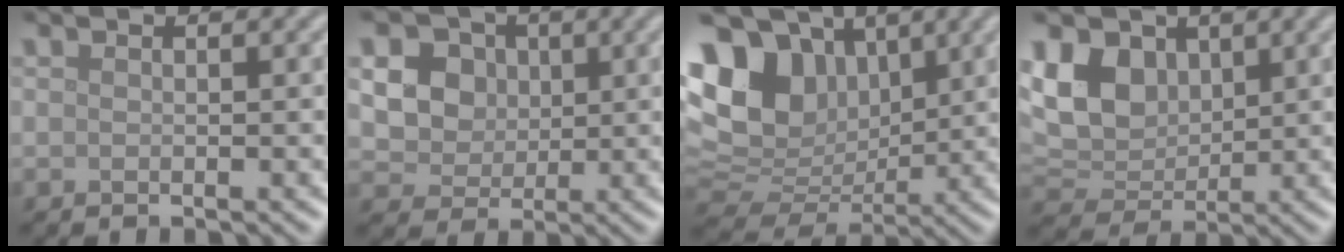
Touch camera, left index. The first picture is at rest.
{"total": 10.3, "force": [3.7, 8.4, 4.6], "torque": [-0.101, 0.028, 0.053]}
{"total": 11.5, "force": [4.3, 8.0, 7.1], "torque": [-0.147, 0.016, 0.076]}
{"total": 7.4, "force": [2.8, 5.4, 4.3], "torque": [-0.112, 0.016, 0.045]}